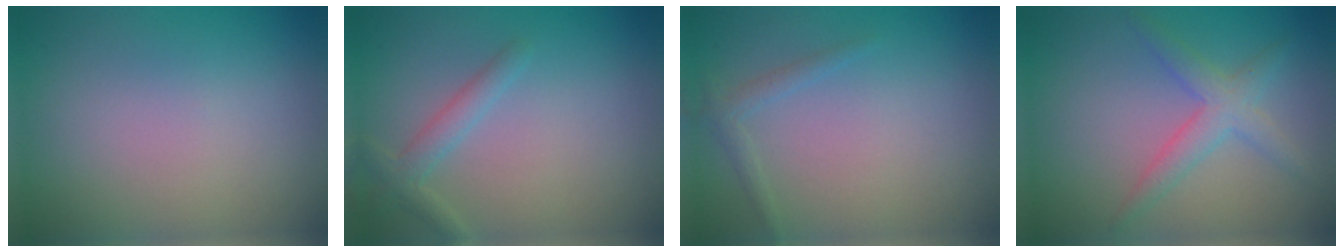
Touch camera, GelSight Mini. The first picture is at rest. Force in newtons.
{"total": 2.0, "press": 2.0, "slide": 0.1}
{"total": 1.2, "press": 1.2, "slide": 0.1}
{"total": 2.9, "press": 2.9, "slide": 0.1}